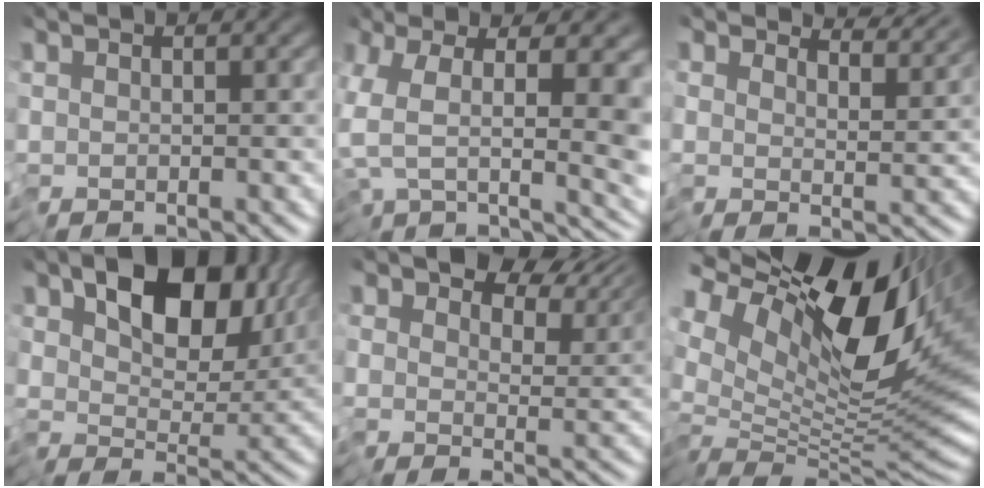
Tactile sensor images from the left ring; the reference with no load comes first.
{"total": 8.4, "force": [0.2, 3.4, 7.7], "torque": [-0.150, -0.017, 0.023]}
{"total": 4.6, "force": [4.5, -0.1, 0.5], "torque": [-0.008, 0.007, 0.065]}
{"total": 8.8, "force": [4.0, 4.9, 6.1], "torque": [-0.090, 0.004, 0.062]}
{"total": 7.0, "force": [5.1, 3.6, 3.1], "torque": [-0.053, 0.001, 0.089]}
{"total": 15.3, "force": [6.4, 6.4, 12.3], "torque": [-0.229, 0.024, 0.111]}